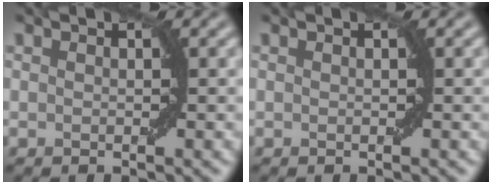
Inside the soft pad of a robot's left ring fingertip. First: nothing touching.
{"total": 0.0}